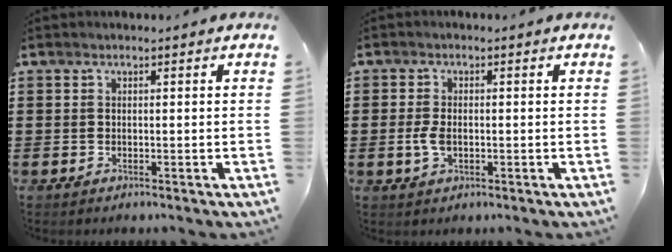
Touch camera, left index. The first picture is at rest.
{"total": 3.1, "force": [-0.4, 1.6, 2.6], "torque": [-0.072, -0.005, -0.014]}